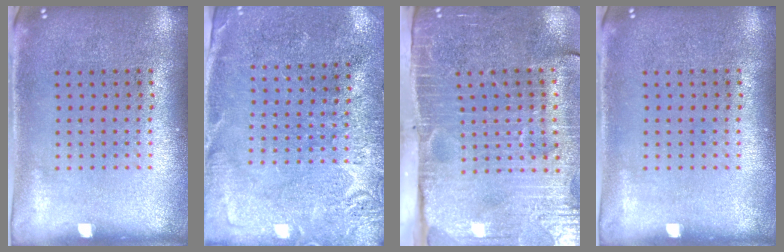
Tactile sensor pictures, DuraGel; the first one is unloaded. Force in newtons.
{"total": 2.7, "press": 2.6, "slide": 0.6}
{"total": 4.3, "press": 3.8, "slide": 1.8}
{"total": 0.0}